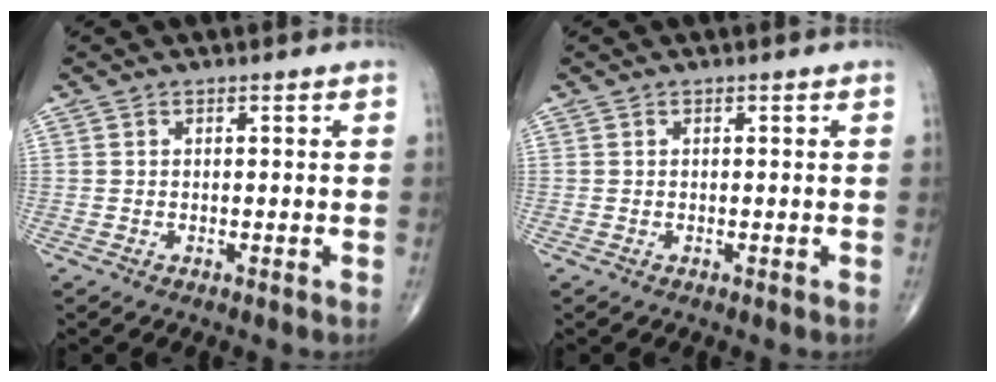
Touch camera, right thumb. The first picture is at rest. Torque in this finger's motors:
{"motor_torque": [0.00, 0.00, 0.00, 0.00, 0.00]}